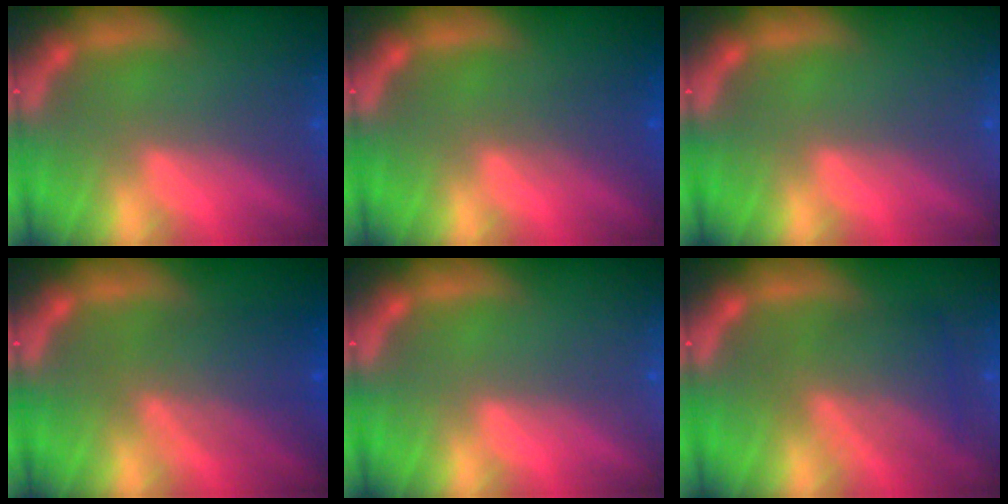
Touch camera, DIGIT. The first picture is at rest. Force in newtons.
{"total": 1.9}
{"total": 0.0}
{"total": 6.0}
{"total": 0.0}
{"total": 5.5}